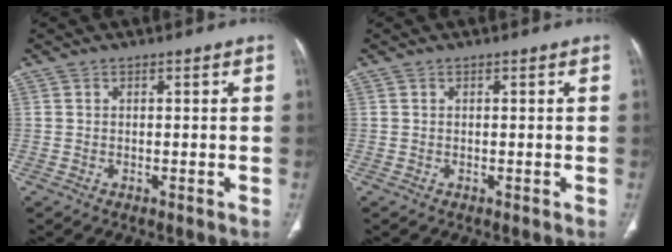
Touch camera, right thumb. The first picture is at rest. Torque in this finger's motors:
{"motor_torque": [-0.02, 0.03, -0.27, 0.04, 0.00]}